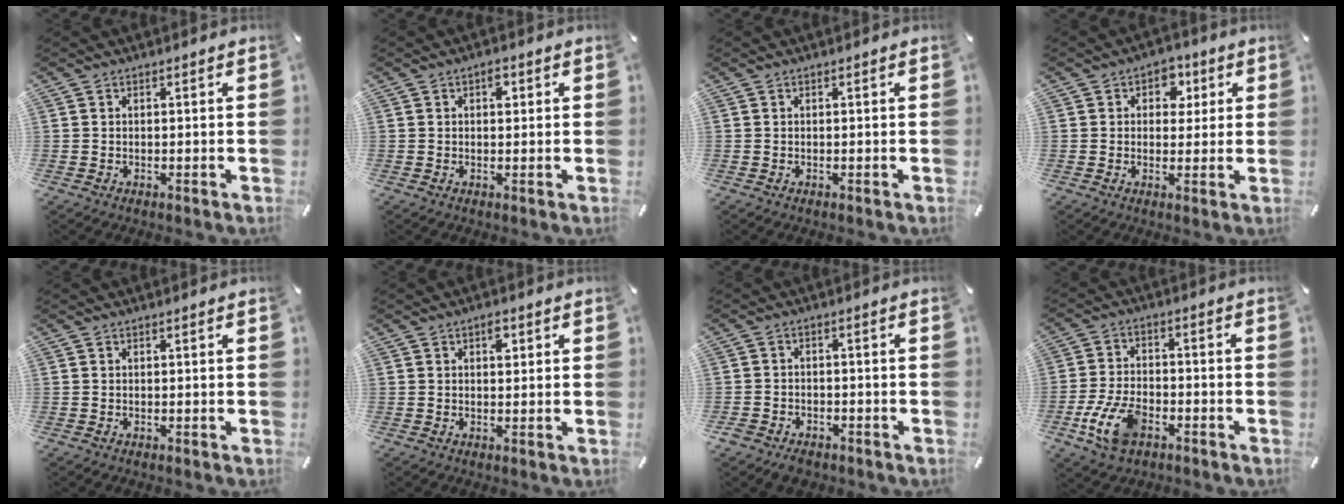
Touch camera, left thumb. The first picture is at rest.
{"total": 2.2, "force": [0.7, 1.4, 1.5], "torque": [-0.016, 0.000, 0.007]}
{"total": 0.0}
{"total": 5.4, "force": [1.2, 4.7, 2.5], "torque": [-0.020, 0.001, 0.014]}
{"total": 0.0}
{"total": 2.4, "force": [0.9, 1.5, 1.7], "torque": [-0.012, -0.005, 0.011]}
{"total": 3.7, "force": [-2.7, 2.5, 0.9], "torque": [-0.021, 0.012, -0.053]}
{"total": 11.0, "force": [-5.0, 6.3, 7.5], "torque": [-0.161, 0.012, -0.090]}